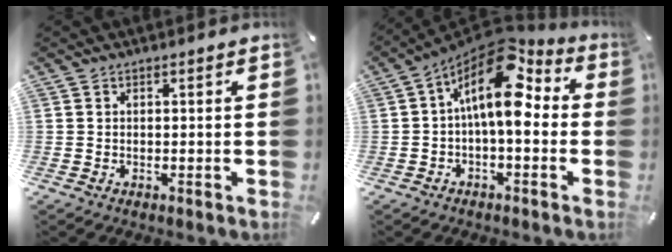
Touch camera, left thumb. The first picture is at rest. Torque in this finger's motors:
{"motor_torque": [0.45, 1.53, 2.33, -0.44, 0.67]}